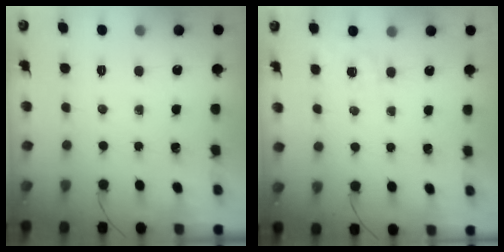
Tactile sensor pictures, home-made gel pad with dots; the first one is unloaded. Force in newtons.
{"total": 5.7, "press": 5.4, "slide": 1.7}